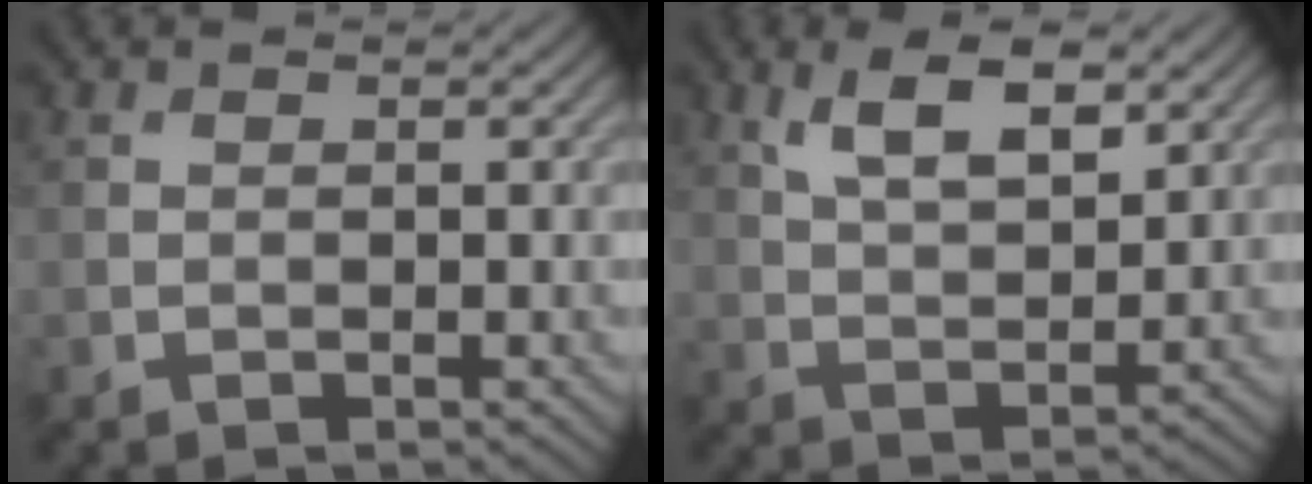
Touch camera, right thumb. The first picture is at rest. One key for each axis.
{"total": 6.9, "fx": 3.8, "fy": 2.7, "fz": 5.1, "tx": -0.102, "ty": 0.000, "tz": 0.074}